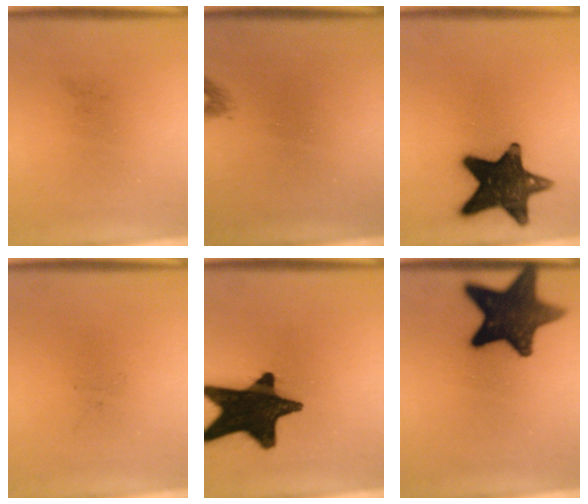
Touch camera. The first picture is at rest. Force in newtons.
{"total": 0.9}
{"total": 15.8}
{"total": 0.0}
{"total": 18.5}
{"total": 14.8}